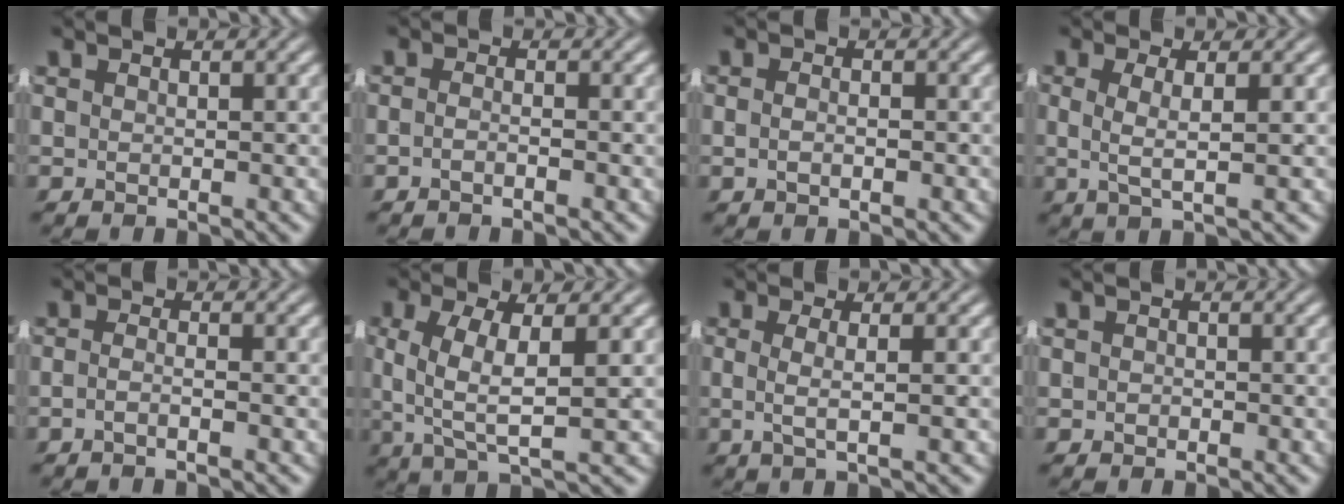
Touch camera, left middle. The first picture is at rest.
{"total": 1.4, "force": [-1.0, -0.5, 0.7], "torque": [-0.009, 0.001, -0.021]}
{"total": 1.1, "force": [-0.6, 0.0, 0.9], "torque": [-0.016, -0.004, -0.006]}
{"total": 3.0, "force": [0.4, 0.4, 2.9], "torque": [-0.052, -0.004, 0.010]}
{"total": 1.7, "force": [-1.2, -0.5, 1.1], "torque": [-0.018, -0.005, -0.022]}
{"total": 4.5, "force": [0.2, 1.3, 4.3], "torque": [-0.082, -0.013, 0.014]}
{"total": 2.4, "force": [0.0, -0.2, 2.4], "torque": [-0.038, -0.004, 0.004]}
{"total": 0.6, "force": [-0.5, 0.2, 0.0], "torque": [0.001, -0.007, -0.005]}